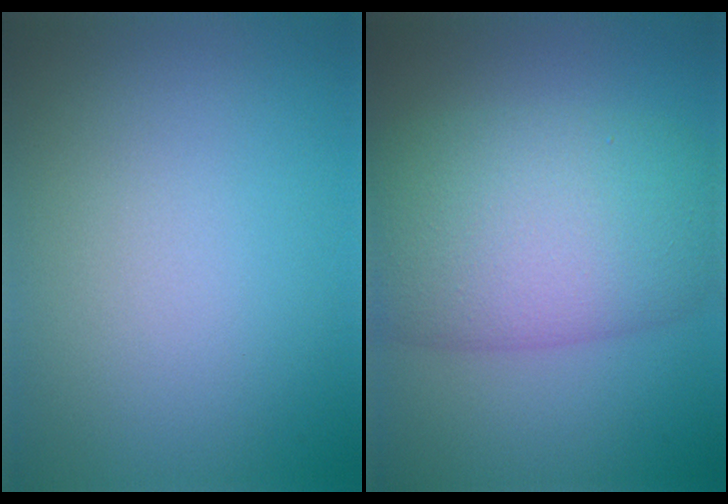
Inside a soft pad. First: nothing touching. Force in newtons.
{"total": 10.6, "press": 10.6, "slide": 0.3}